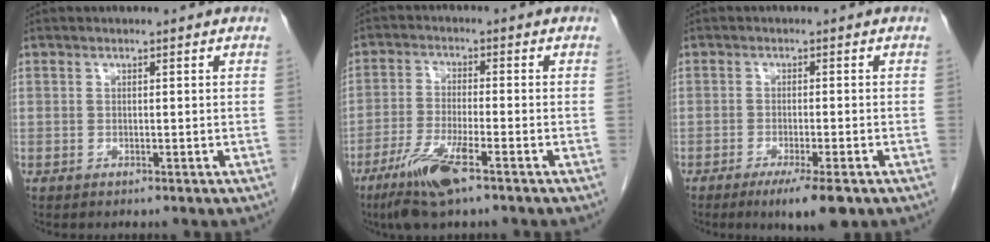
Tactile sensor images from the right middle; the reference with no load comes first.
{"total": 8.4, "force": [-5.1, 0.9, 6.6], "torque": [-0.138, -0.019, -0.094]}
{"total": 5.9, "force": [-3.7, 0.4, 4.6], "torque": [-0.070, -0.016, -0.057]}